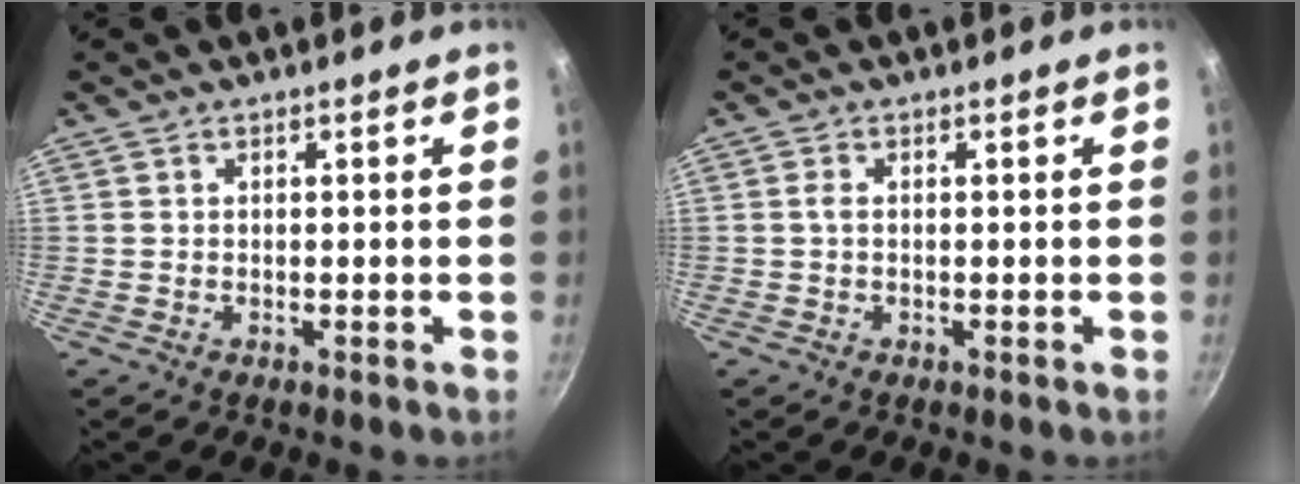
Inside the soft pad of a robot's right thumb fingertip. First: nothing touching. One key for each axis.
{"total": 1.1, "fx": 0.0, "fy": 0.5, "fz": 1.0, "tx": -0.023, "ty": 0.003, "tz": -0.002}